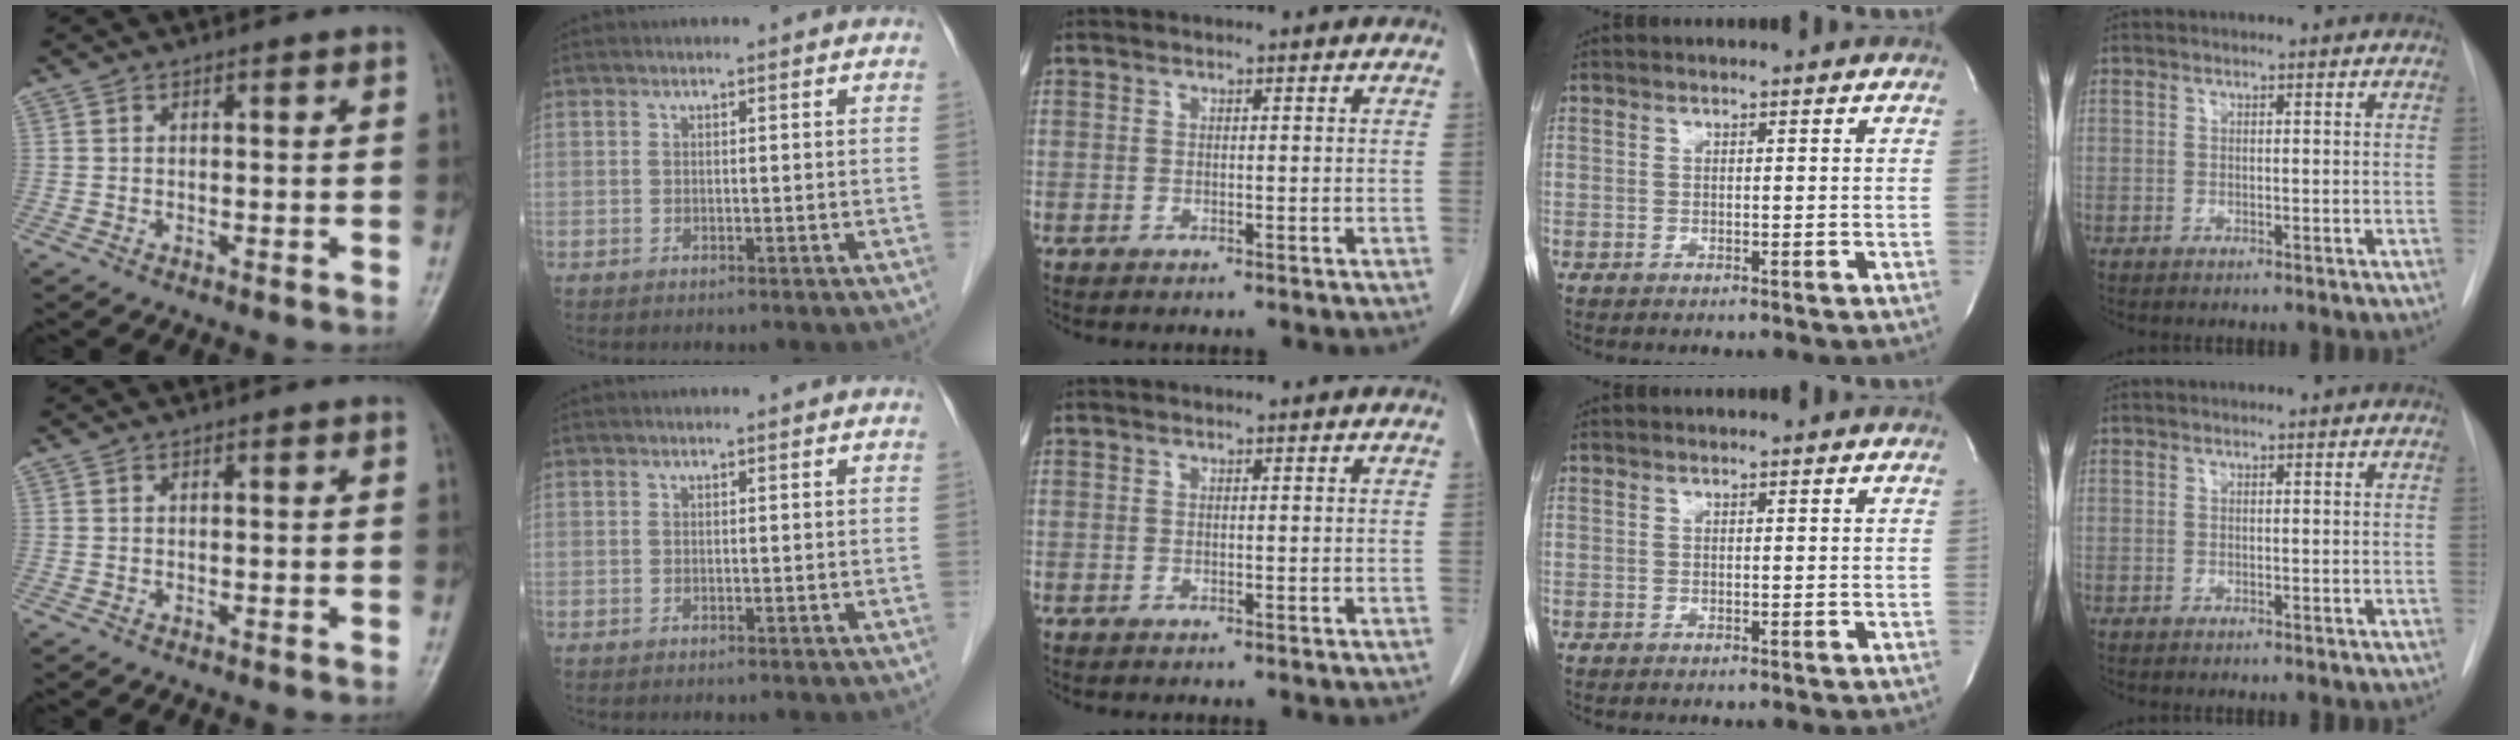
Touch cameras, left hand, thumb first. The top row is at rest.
{}